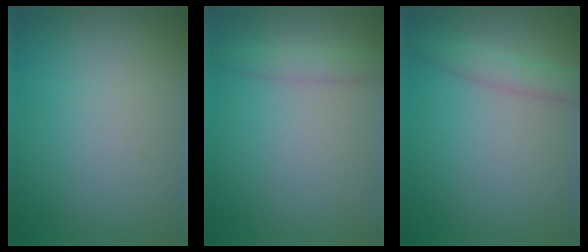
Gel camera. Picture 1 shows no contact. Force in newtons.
{"total": 1.7, "press": 1.7, "slide": 0.1}
{"total": 2.2, "press": 2.2, "slide": 0.1}